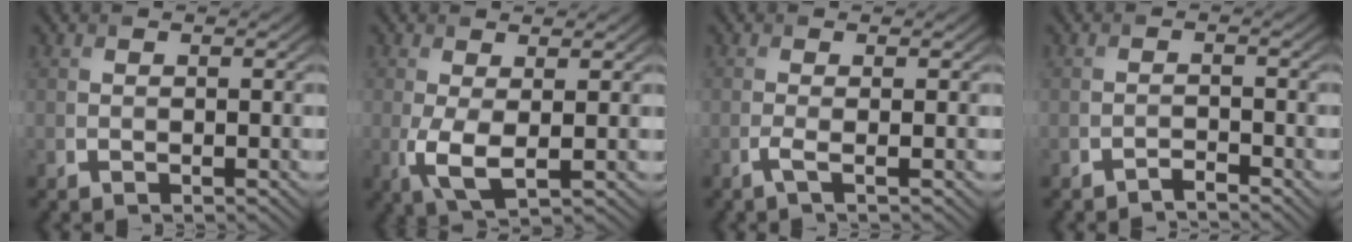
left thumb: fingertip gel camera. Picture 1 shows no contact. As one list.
[{"total": 4.2, "force": [-0.2, 1.5, 3.9], "torque": [-0.098, -0.008, -0.004]}, {"total": 1.6, "force": [-0.5, 0.2, 1.5], "torque": [-0.032, 0.001, -0.017]}, {"total": 1.3, "force": [-1.2, 0.1, 0.5], "torque": [-0.007, 0.002, -0.026]}]